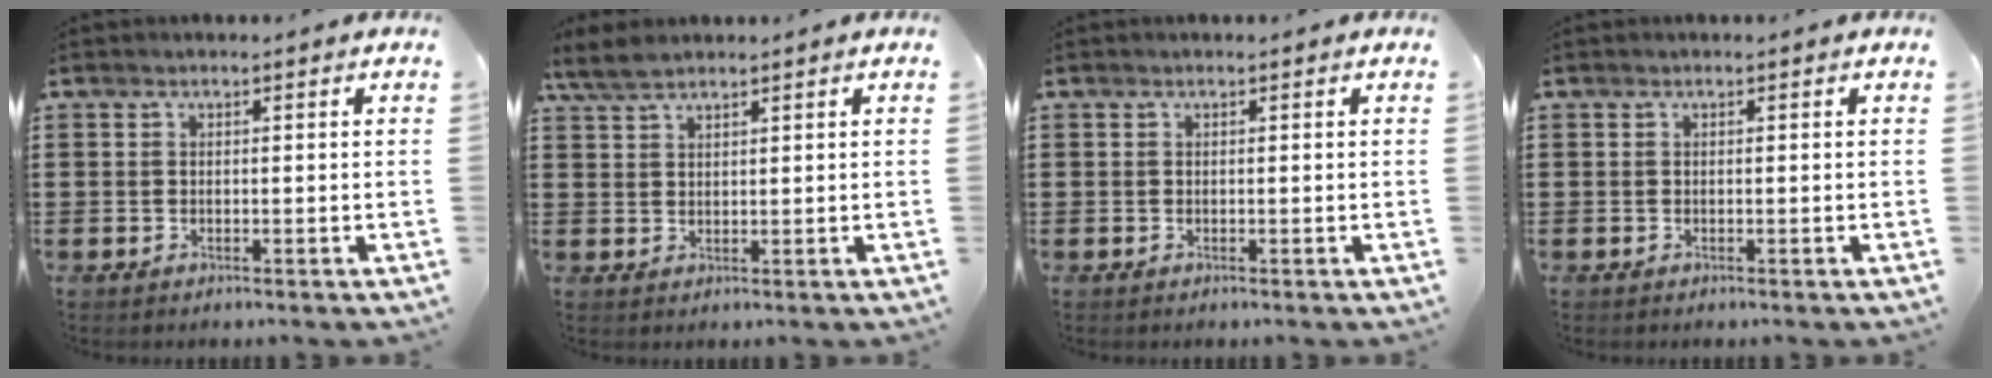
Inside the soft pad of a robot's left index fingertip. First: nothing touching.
{"total": 3.7, "force": [2.9, 1.1, 2.0], "torque": [-0.047, 0.002, 0.055]}
{"total": 0.0}
{"total": 0.0}